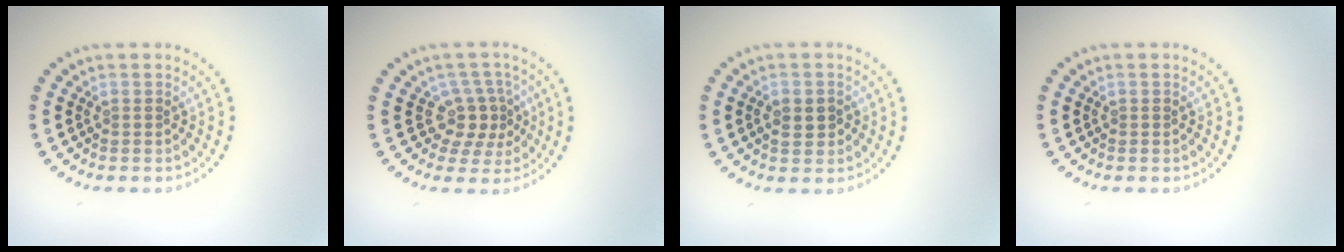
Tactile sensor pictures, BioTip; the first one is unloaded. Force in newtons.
{"total": 3.0, "press": 2.2, "slide": 2.1}
{"total": 2.1, "press": 2.1, "slide": 0.2}
{"total": 0.0}